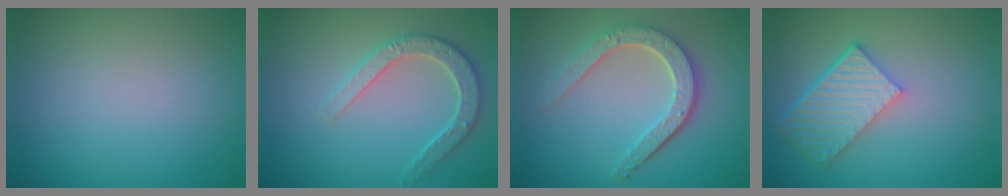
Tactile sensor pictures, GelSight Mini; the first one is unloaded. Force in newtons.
{"total": 3.3, "press": 3.2, "slide": 0.8}
{"total": 4.7, "press": 3.6, "slide": 2.9}
{"total": 5.8, "press": 4.2, "slide": 4.0}